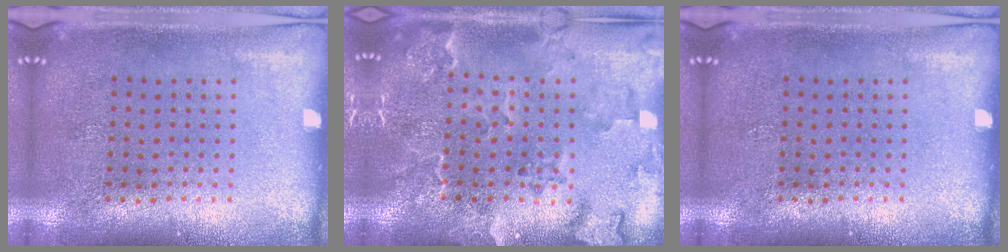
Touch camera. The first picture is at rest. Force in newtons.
{"total": 2.4, "press": 2.2, "slide": 1.0}
{"total": 0.0}